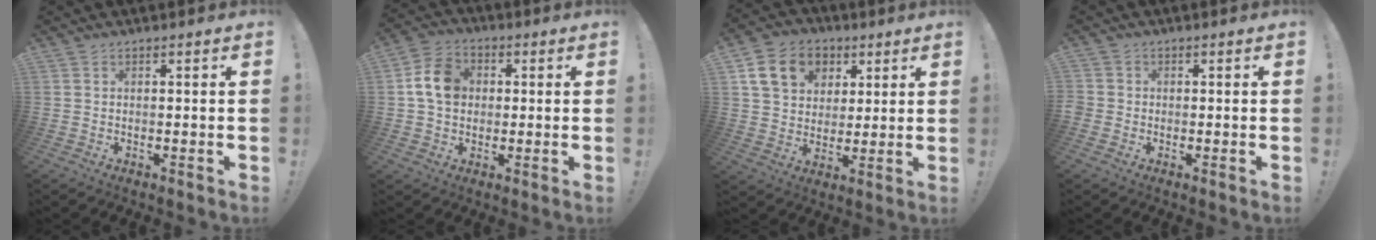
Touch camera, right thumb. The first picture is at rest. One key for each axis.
{"total": 10.7, "fx": 1.5, "fy": 8.5, "fz": 6.3, "tx": -0.102, "ty": 0.015, "tz": 0.033}
{"total": 14.9, "fx": 5.9, "fy": 11.7, "fz": 7.0, "tx": -0.094, "ty": -0.017, "tz": 0.118}
{"total": 2.1, "fx": -0.7, "fy": 1.8, "fz": 0.6, "tx": -0.010, "ty": 0.005, "tz": -0.013}